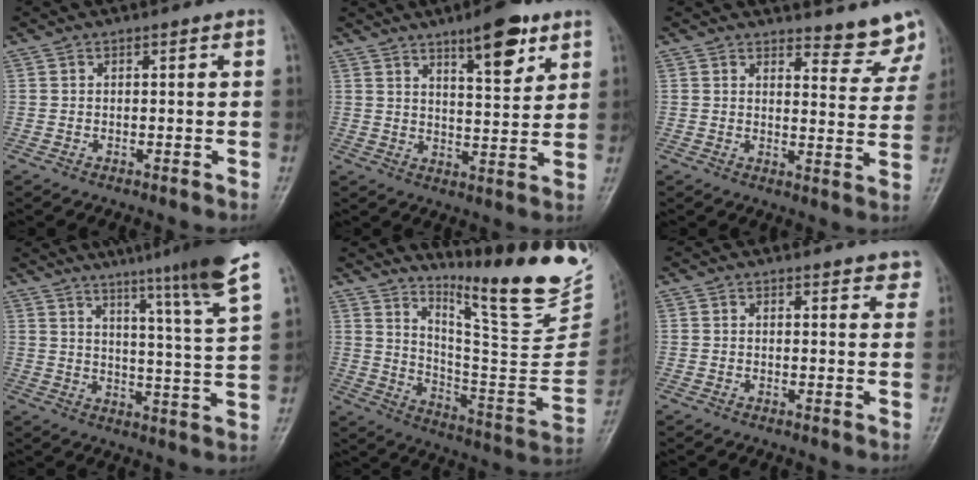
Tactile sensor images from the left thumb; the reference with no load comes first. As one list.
[{"total": 10.1, "force": [6.2, 3.1, 7.4], "torque": [-0.091, -0.036, 0.094]}, {"total": 7.5, "force": [7.1, 1.9, 1.5], "torque": [0.011, -0.062, 0.077]}, {"total": 18.5, "force": [13.6, -0.4, 12.5], "torque": [-0.171, -0.078, 0.180]}, {"total": 23.2, "force": [17.6, 3.5, 14.8], "torque": [-0.193, -0.129, 0.264]}, {"total": 3.7, "force": [3.2, 1.3, 1.2], "torque": [0.010, -0.014, 0.028]}]